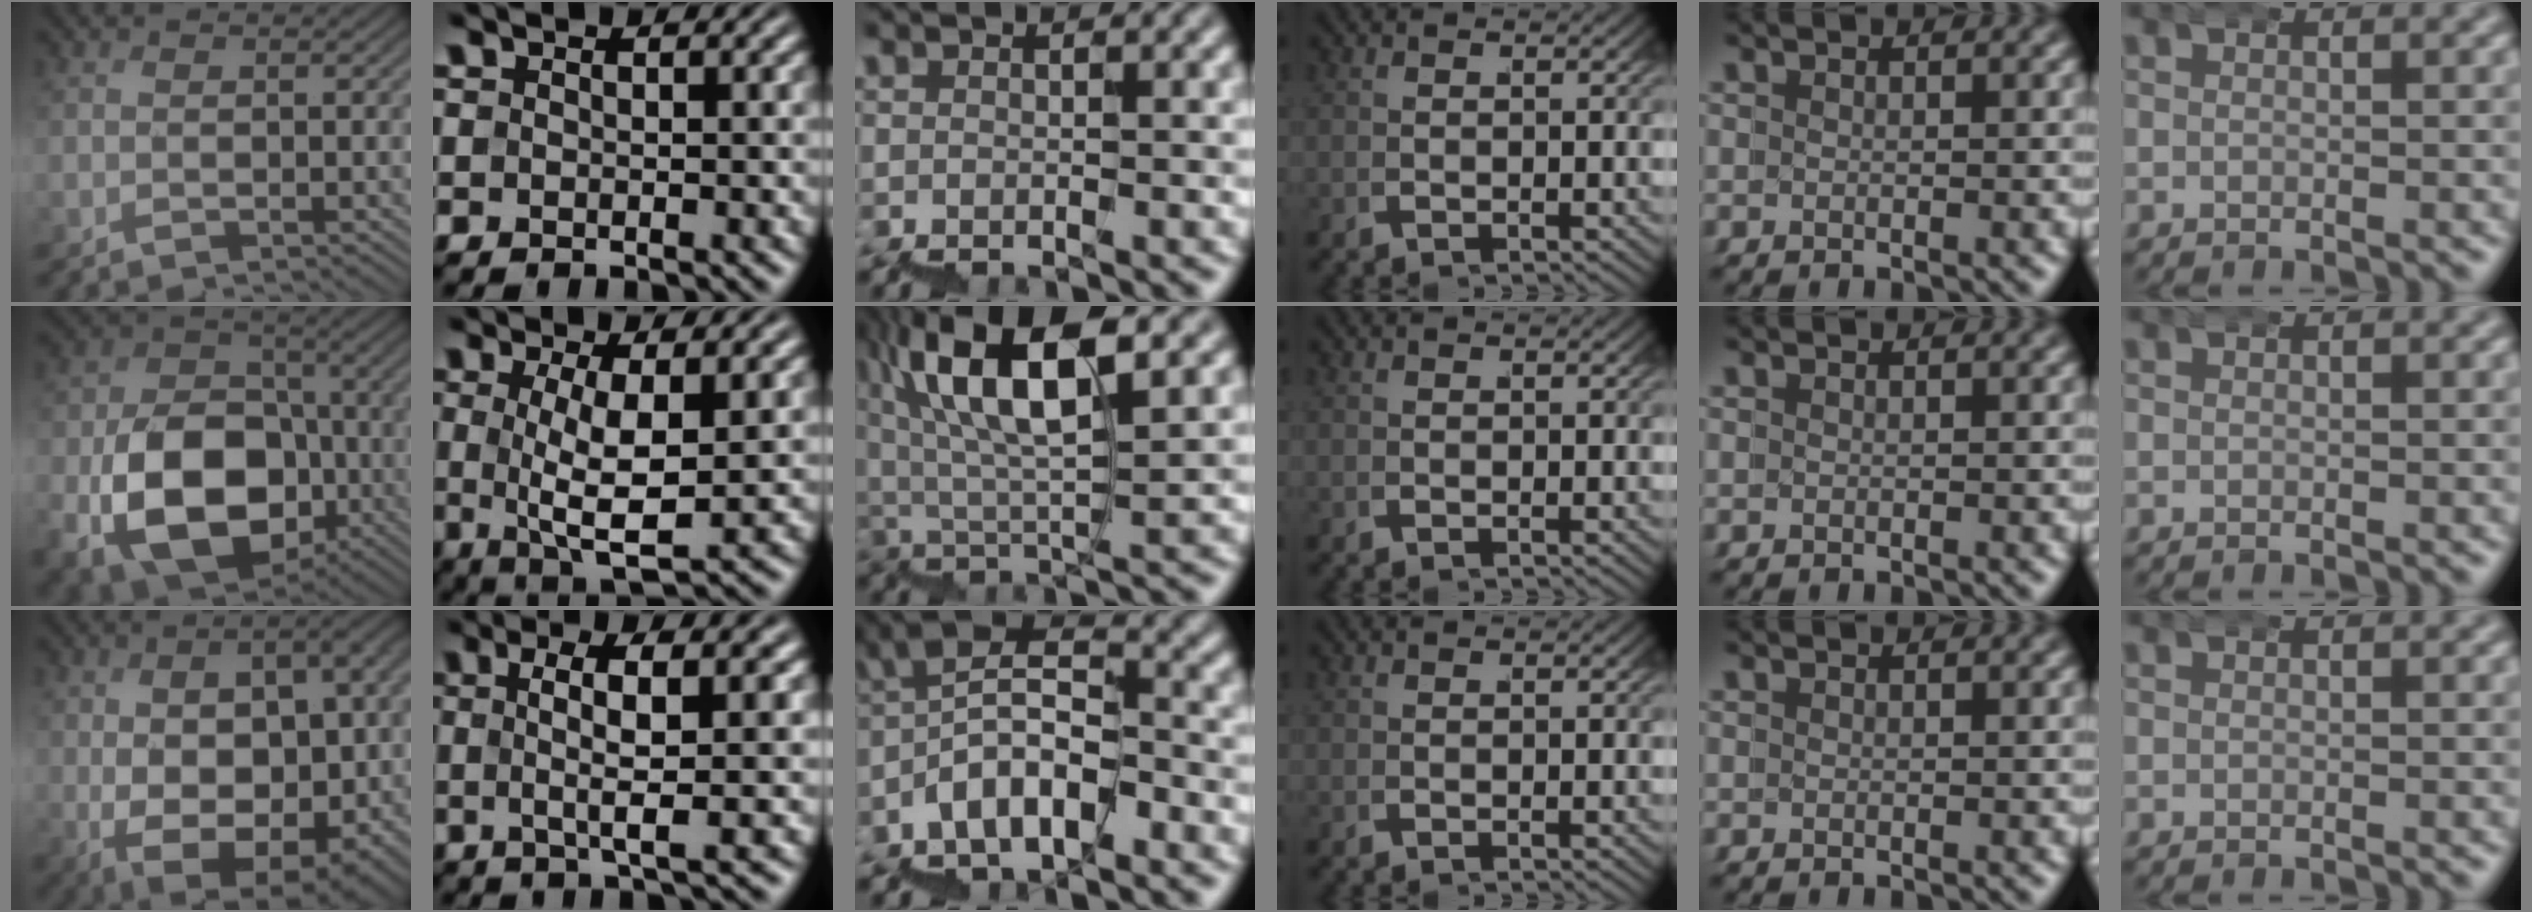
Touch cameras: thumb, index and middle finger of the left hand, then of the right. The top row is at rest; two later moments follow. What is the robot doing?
{"motion": "wrap", "object": "bubble wrap"}